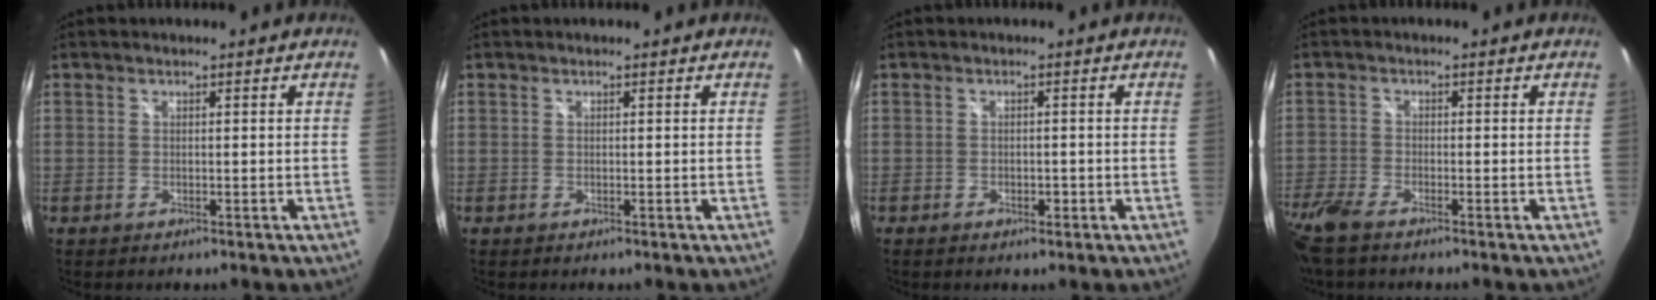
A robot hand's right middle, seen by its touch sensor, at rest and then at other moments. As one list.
[{"total": 0.0}, {"total": 1.9, "force": [-1.0, 1.2, 1.1], "torque": [-0.018, -0.003, -0.013]}, {"total": 8.9, "force": [-6.7, 2.7, 5.1], "torque": [-0.138, -0.034, -0.131]}]